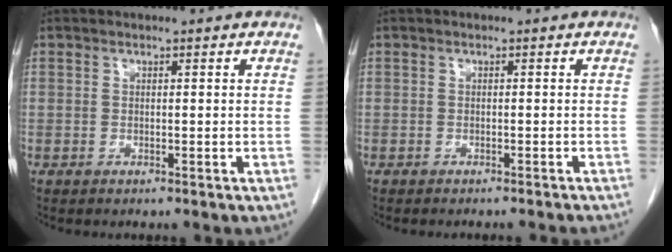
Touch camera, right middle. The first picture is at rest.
{"total": 4.9, "force": [-4.5, -0.6, 1.8], "torque": [-0.014, -0.011, -0.054]}